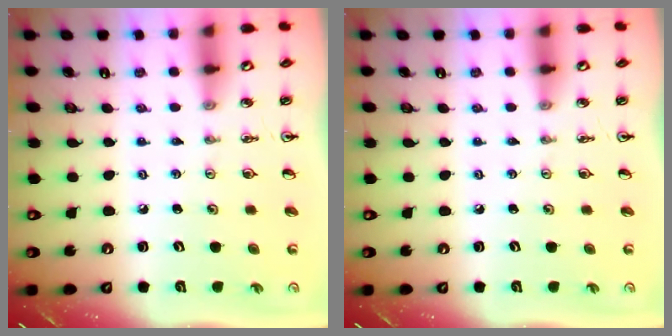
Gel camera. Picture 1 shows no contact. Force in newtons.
{"total": 0.0}